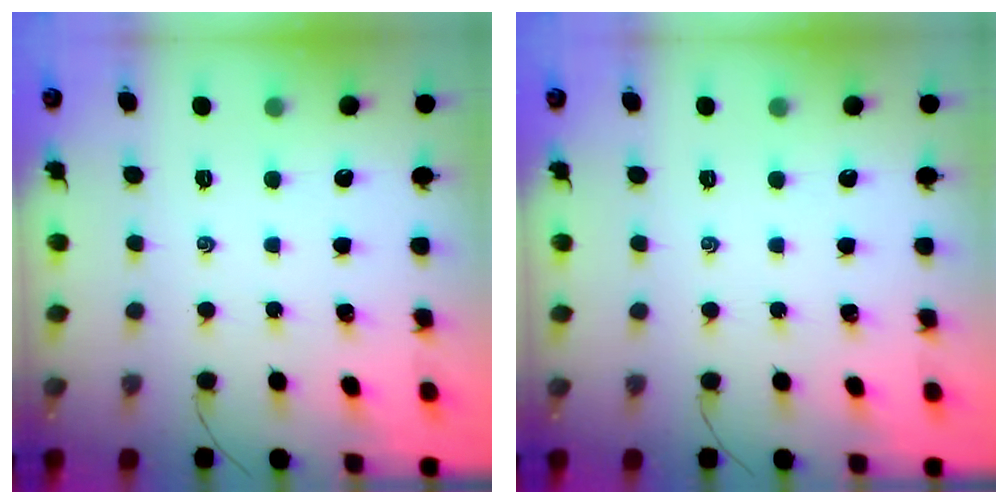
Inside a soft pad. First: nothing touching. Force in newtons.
{"total": 0.0}